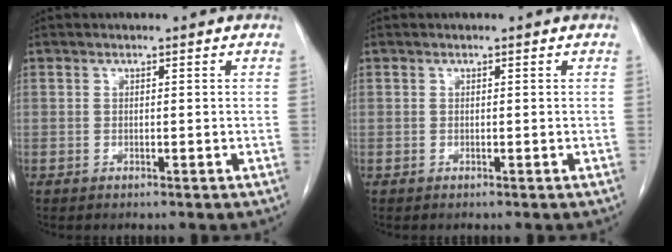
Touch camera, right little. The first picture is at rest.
{"total": 0.0}